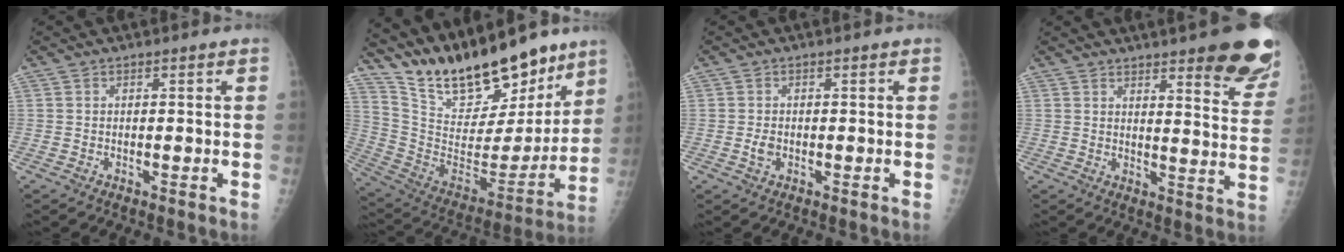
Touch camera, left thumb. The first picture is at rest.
{"total": 25.6, "force": [20.3, 9.0, 12.8], "torque": [-0.177, -0.092, 0.345]}
{"total": 1.7, "force": [-0.3, 1.2, 1.2], "torque": [-0.017, 0.001, -0.005]}
{"total": 11.5, "force": [7.5, 2.4, 8.4], "torque": [-0.076, -0.041, 0.090]}